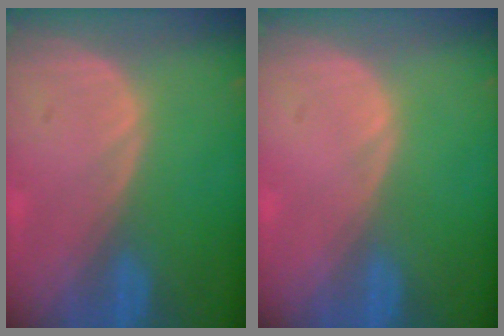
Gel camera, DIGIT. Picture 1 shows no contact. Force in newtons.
{"total": 0.0}